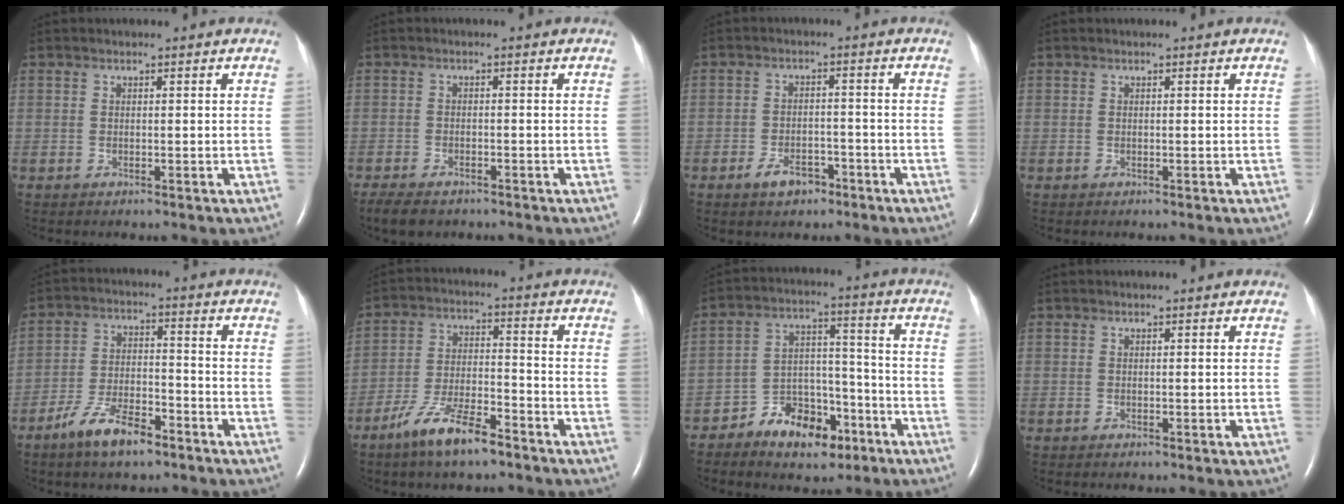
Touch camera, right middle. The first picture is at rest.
{"total": 5.4, "force": [-4.2, 2.3, 2.5], "torque": [-0.043, -0.008, -0.062]}
{"total": 4.2, "force": [-2.8, 2.3, 2.2], "torque": [-0.042, 0.003, -0.041]}
{"total": 0.0}
{"total": 8.3, "force": [-5.9, 2.6, 5.3], "torque": [-0.110, -0.002, -0.106]}
{"total": 9.7, "force": [-6.9, 2.2, 6.3], "torque": [-0.129, -0.006, -0.127]}
{"total": 10.5, "force": [-6.7, 5.5, 5.9], "torque": [-0.101, 0.022, -0.108]}
{"total": 0.0}